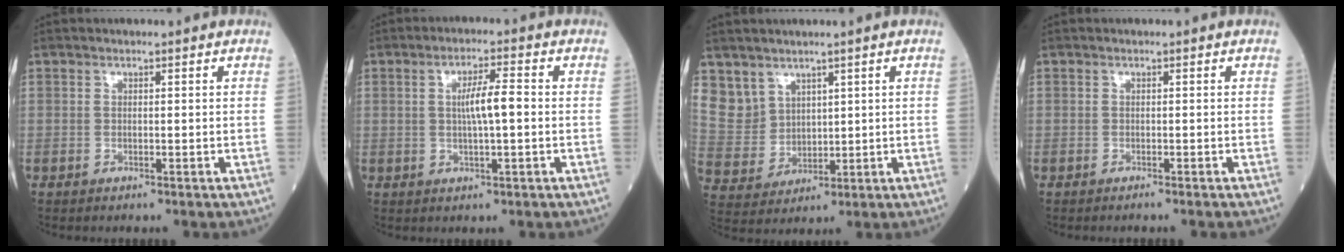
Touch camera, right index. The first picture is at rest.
{"total": 4.9, "force": [0.1, 0.5, 4.9], "torque": [-0.088, 0.005, 0.001]}
{"total": 6.5, "force": [4.2, 5.0, 0.5], "torque": [-0.019, 0.007, 0.103]}
{"total": 1.0, "force": [-0.9, -0.2, 0.4], "torque": [0.000, 0.003, -0.014]}